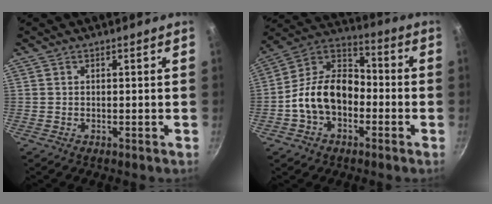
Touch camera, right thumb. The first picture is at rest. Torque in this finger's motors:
{"motor_torque": [0.19, 0.19, 1.21, -0.65, 0.13]}